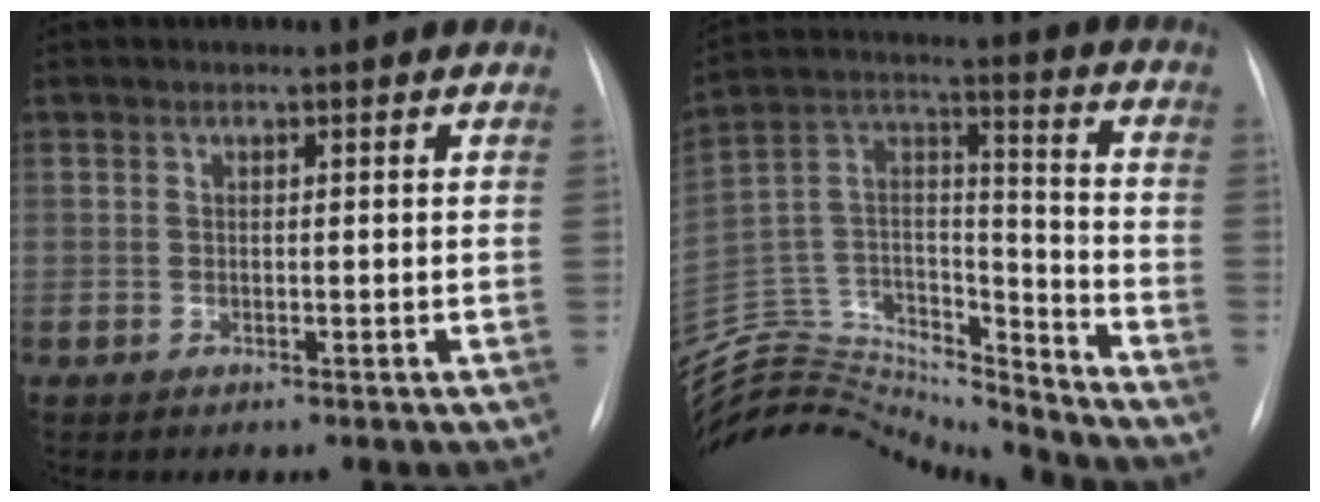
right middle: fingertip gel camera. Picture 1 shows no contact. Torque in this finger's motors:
{"motor_torque": [0.54, -1.11, 0.02, 0.01]}